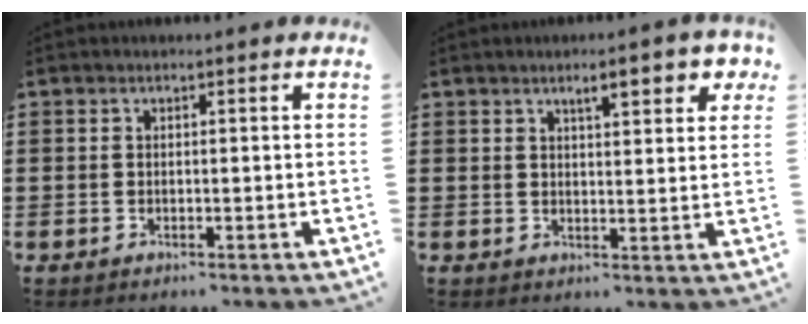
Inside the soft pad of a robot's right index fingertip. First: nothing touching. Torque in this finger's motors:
{"motor_torque": [0.44, 0.19, 0.19, 0.06]}